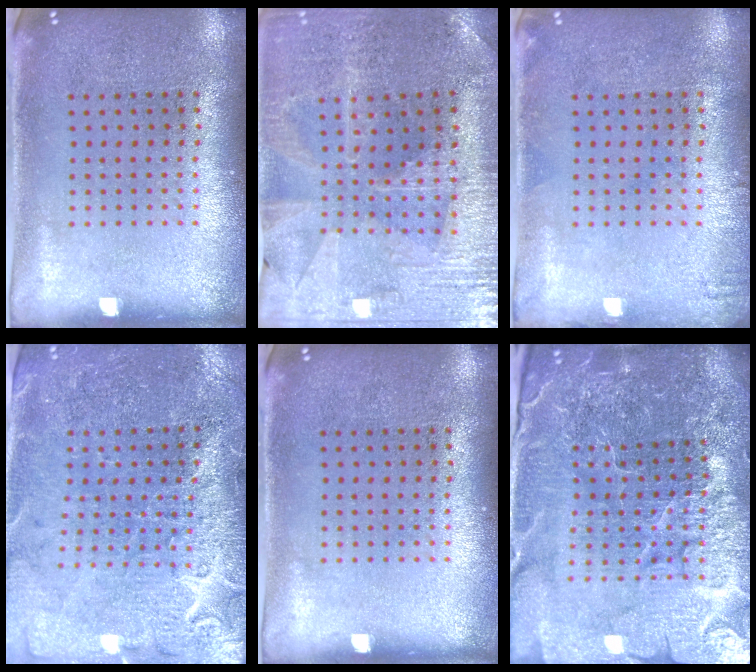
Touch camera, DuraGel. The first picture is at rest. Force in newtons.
{"total": 1.7, "press": 1.7, "slide": 0.3}
{"total": 0.8, "press": 0.8, "slide": 0.1}
{"total": 3.2, "press": 3.1, "slide": 0.7}
{"total": 0.0}
{"total": 6.2, "press": 5.5, "slide": 2.8}